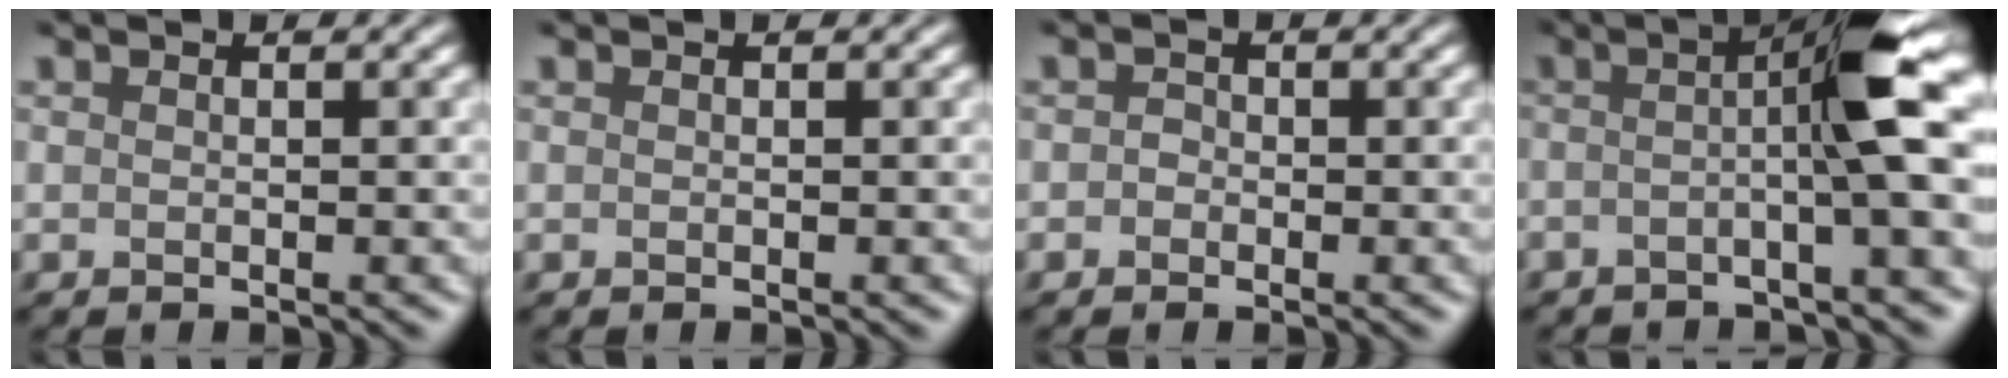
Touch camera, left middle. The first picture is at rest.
{"total": 0.0}
{"total": 0.8, "force": [-0.4, 0.2, -0.6], "torque": [0.002, -0.001, -0.006]}
{"total": 6.4, "force": [-0.4, 0.5, 6.3], "torque": [-0.092, 0.013, -0.021]}